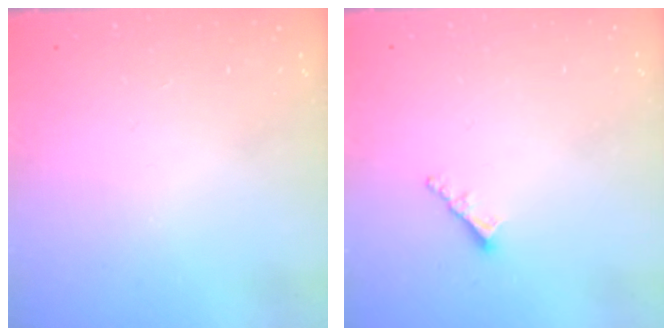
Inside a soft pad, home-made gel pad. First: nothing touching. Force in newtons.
{"total": 2.3, "press": 2.3, "slide": 0.3}